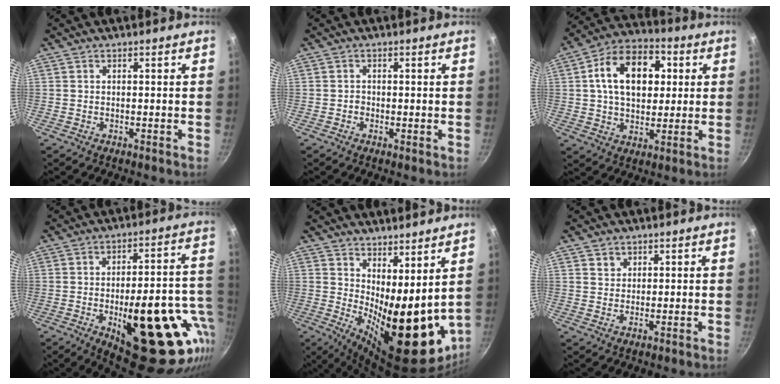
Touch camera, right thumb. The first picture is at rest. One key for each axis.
{"total": 0.7, "fx": -0.2, "fy": 0.6, "fz": 0.2, "tx": -0.002, "ty": -0.001, "tz": -0.006}
{"total": 16.5, "fx": 3.4, "fy": 11.1, "fz": 11.7, "tx": -0.152, "ty": 0.017, "tz": 0.043}
{"total": 28.9, "fx": -8.5, "fy": 12.1, "fz": 24.8, "tx": -0.275, "ty": 0.014, "tz": -0.099}
{"total": 18.6, "fx": 4.0, "fy": 8.1, "fz": 16.3, "tx": -0.194, "ty": -0.046, "tz": 0.079}
{"total": 1.8, "fx": 1.0, "fy": 1.5, "fz": 0.3, "tx": 0.007, "ty": -0.002, "tz": 0.013}